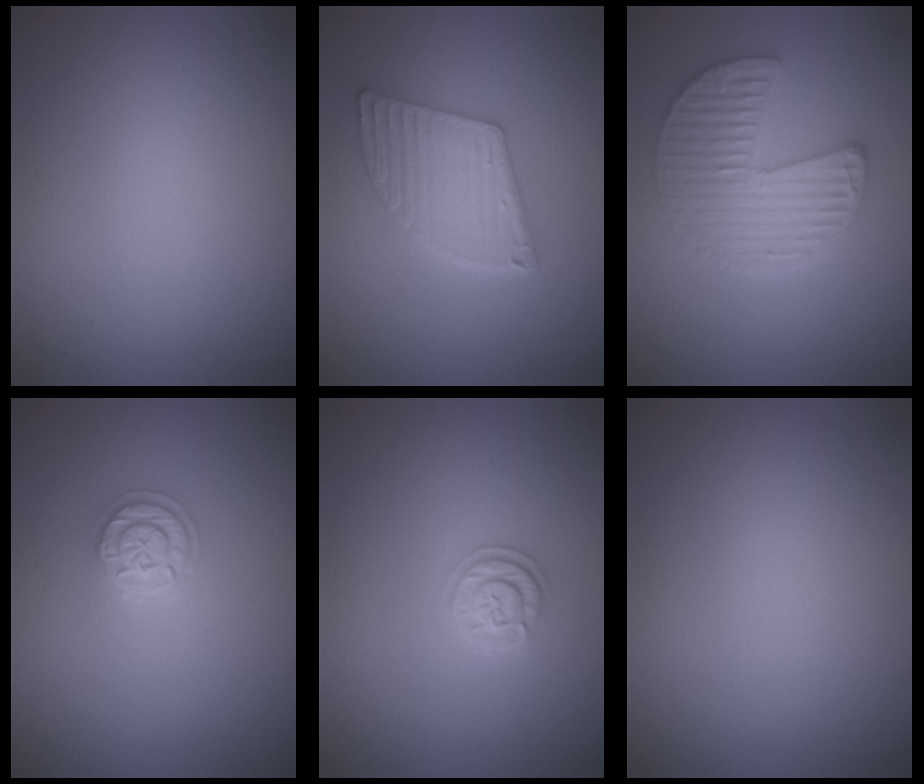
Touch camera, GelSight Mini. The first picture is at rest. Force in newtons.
{"total": 4.8, "press": 4.1, "slide": 2.5}
{"total": 4.0, "press": 3.8, "slide": 1.3}
{"total": 2.1, "press": 2.1, "slide": 0.5}
{"total": 1.9, "press": 1.9, "slide": 0.2}
{"total": 0.0}